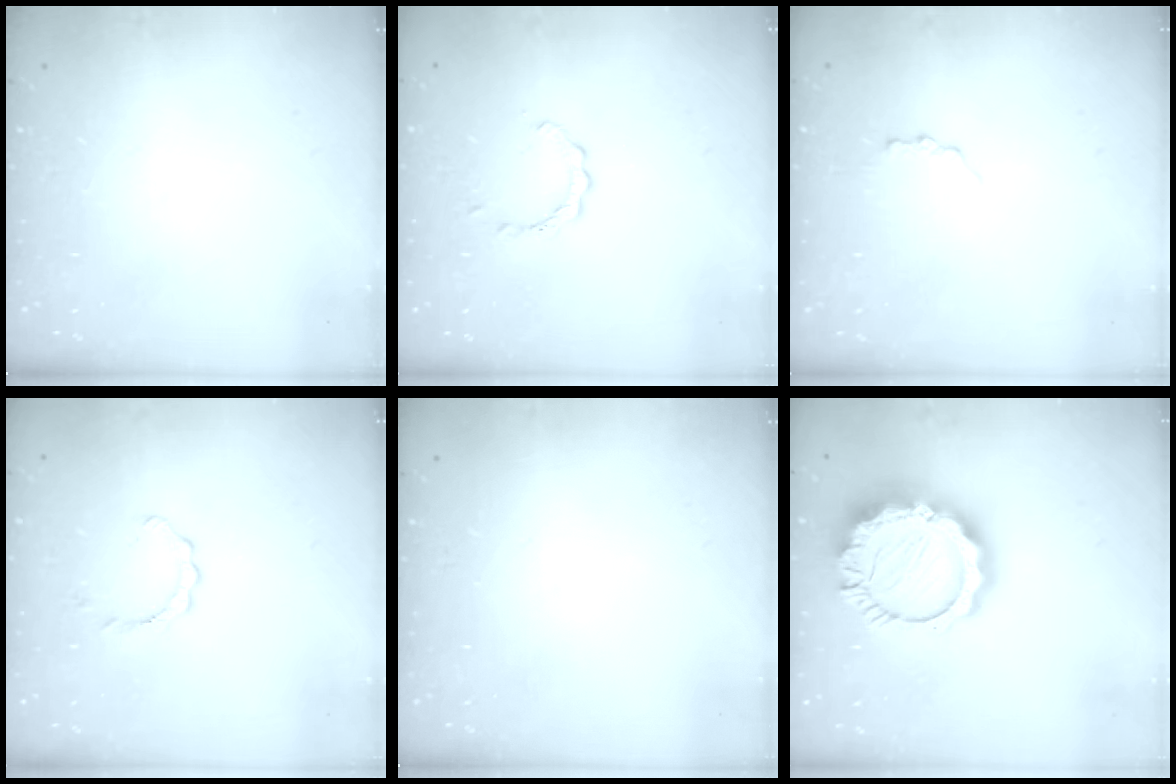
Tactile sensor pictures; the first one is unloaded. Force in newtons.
{"total": 2.1, "press": 2.1, "slide": 0.1}
{"total": 2.6, "press": 2.6, "slide": 0.4}
{"total": 2.0, "press": 2.0, "slide": 0.2}
{"total": 0.0}
{"total": 20.3, "press": 20.3, "slide": 1.7}